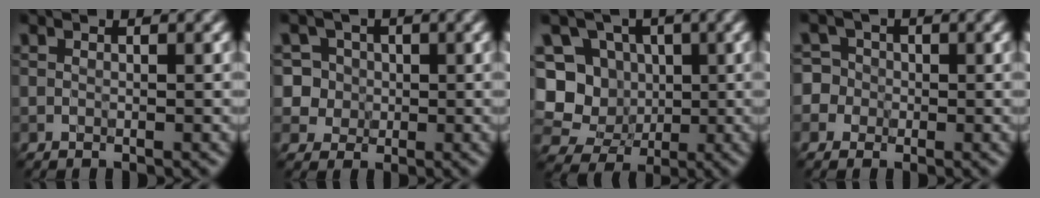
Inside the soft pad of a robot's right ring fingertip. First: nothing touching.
{"total": 6.1, "force": [1.6, 5.6, 1.9], "torque": [-0.028, 0.035, 0.006]}
{"total": 10.9, "force": [0.0, 10.2, 3.7], "torque": [-0.085, 0.028, -0.030]}
{"total": 4.9, "force": [-0.6, 4.7, 1.2], "torque": [-0.007, 0.027, -0.039]}